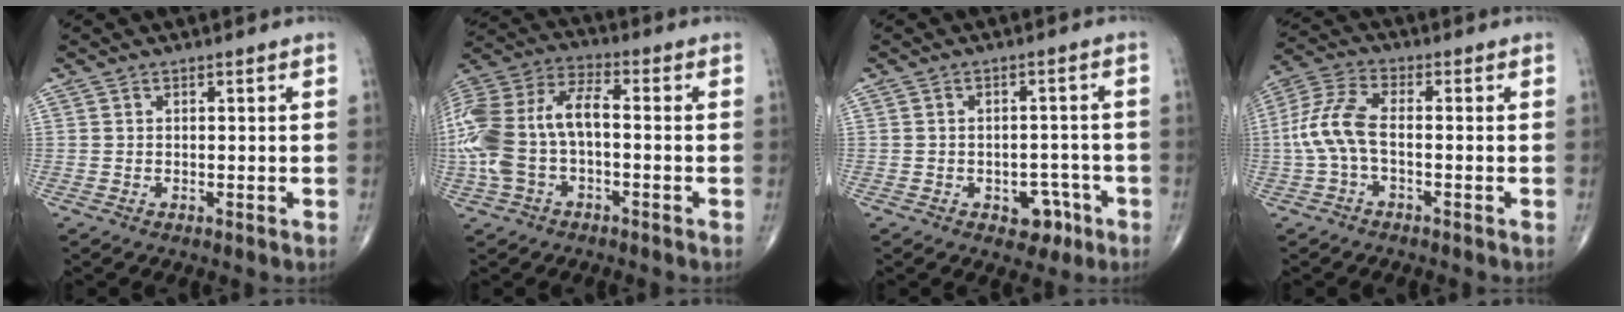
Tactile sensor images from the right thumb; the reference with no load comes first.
{"total": 18.0, "force": [-2.0, 9.7, 15.0], "torque": [-0.346, 0.039, -0.039]}
{"total": 5.2, "force": [-2.5, 3.6, 2.8], "torque": [-0.011, 0.022, -0.028]}
{"total": 8.1, "force": [-1.3, 3.5, 7.2], "torque": [-0.173, 0.026, -0.034]}